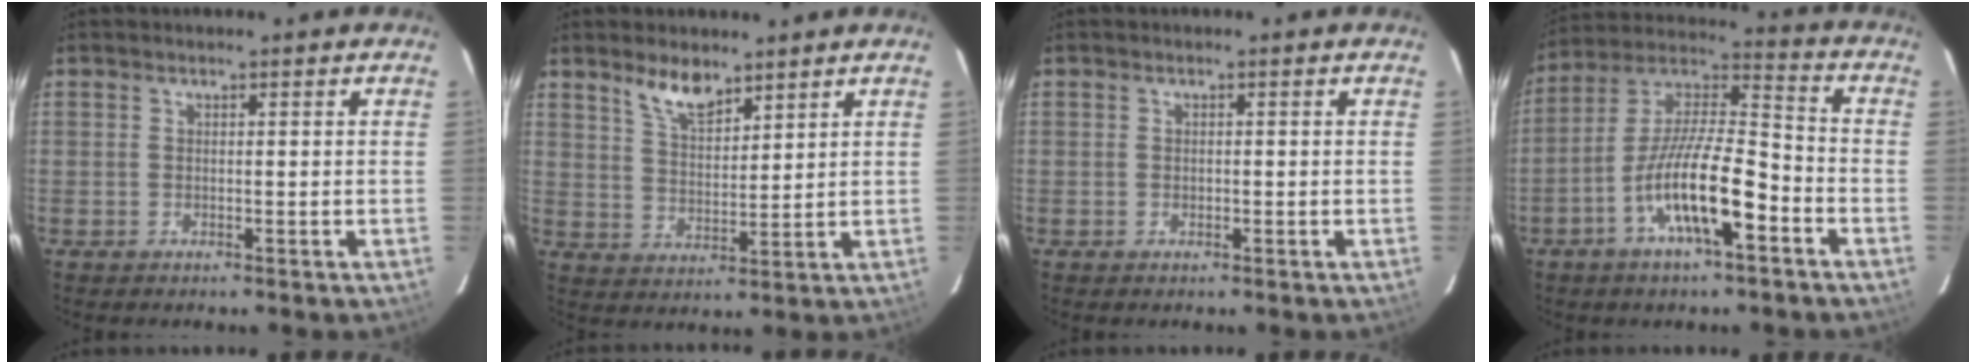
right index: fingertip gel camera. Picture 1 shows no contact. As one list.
[{"total": 6.5, "force": [4.9, 2.3, 3.5], "torque": [-0.060, 0.003, 0.097]}, {"total": 0.6, "force": [-0.2, 0.5, 0.2], "torque": [-0.003, 0.000, -0.002]}, {"total": 15.0, "force": [-6.8, 3.8, 12.8], "torque": [-0.243, -0.004, -0.129]}]